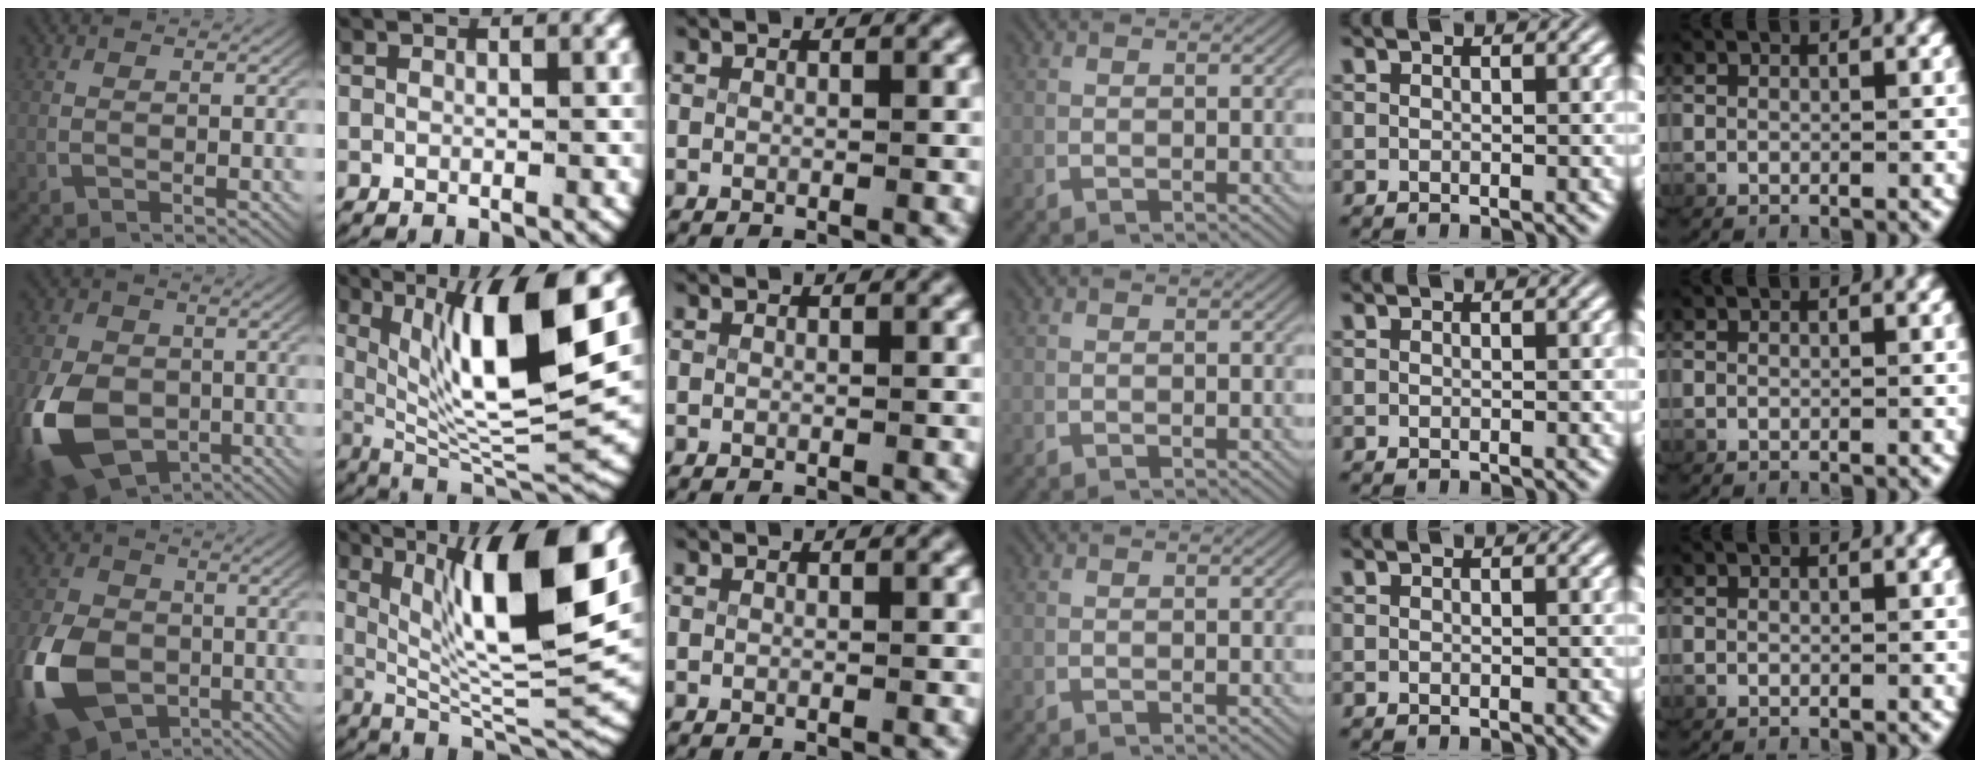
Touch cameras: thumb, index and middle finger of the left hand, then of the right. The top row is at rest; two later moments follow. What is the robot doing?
{"motion": "lift_and_place", "object": "scissors"}